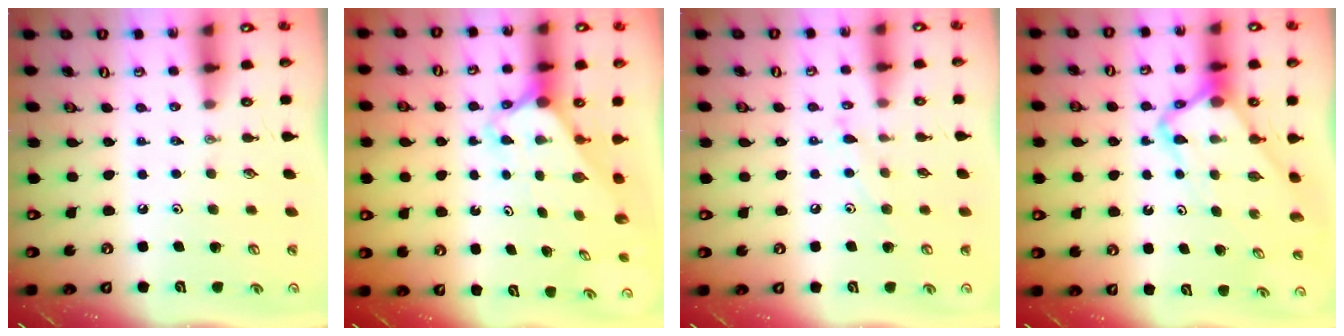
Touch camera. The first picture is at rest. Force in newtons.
{"total": 2.3, "press": 2.3, "slide": 0.2}
{"total": 6.9, "press": 6.9, "slide": 0.4}
{"total": 4.7, "press": 4.6, "slide": 0.4}